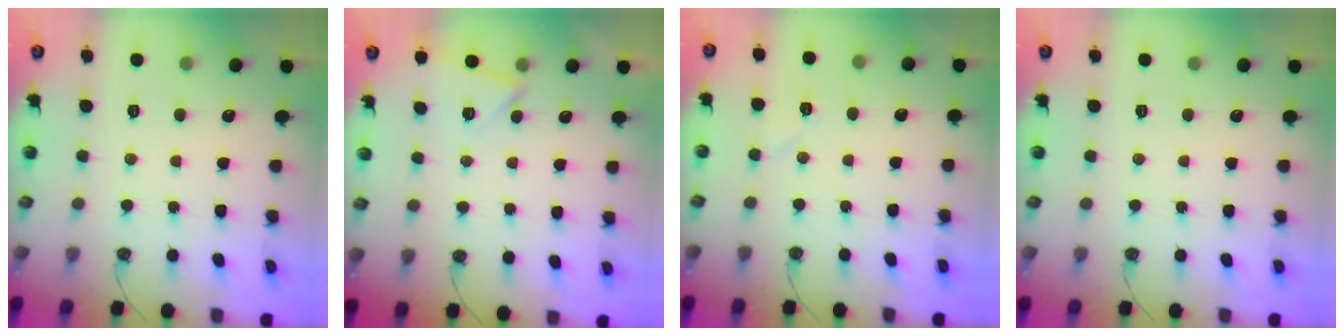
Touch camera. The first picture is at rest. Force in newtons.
{"total": 4.4, "press": 3.5, "slide": 2.7}
{"total": 3.9, "press": 3.3, "slide": 1.9}
{"total": 0.0}